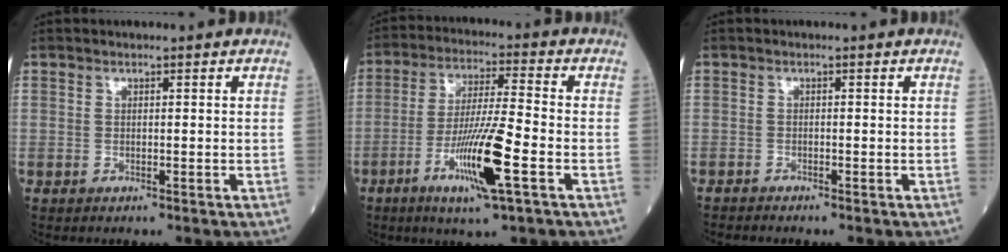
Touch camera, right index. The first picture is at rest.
{"total": 11.8, "force": [-4.6, 0.0, 10.9], "torque": [-0.205, -0.017, -0.087]}
{"total": 1.3, "force": [-1.3, -0.1, 0.1], "torque": [-0.005, -0.003, -0.025]}